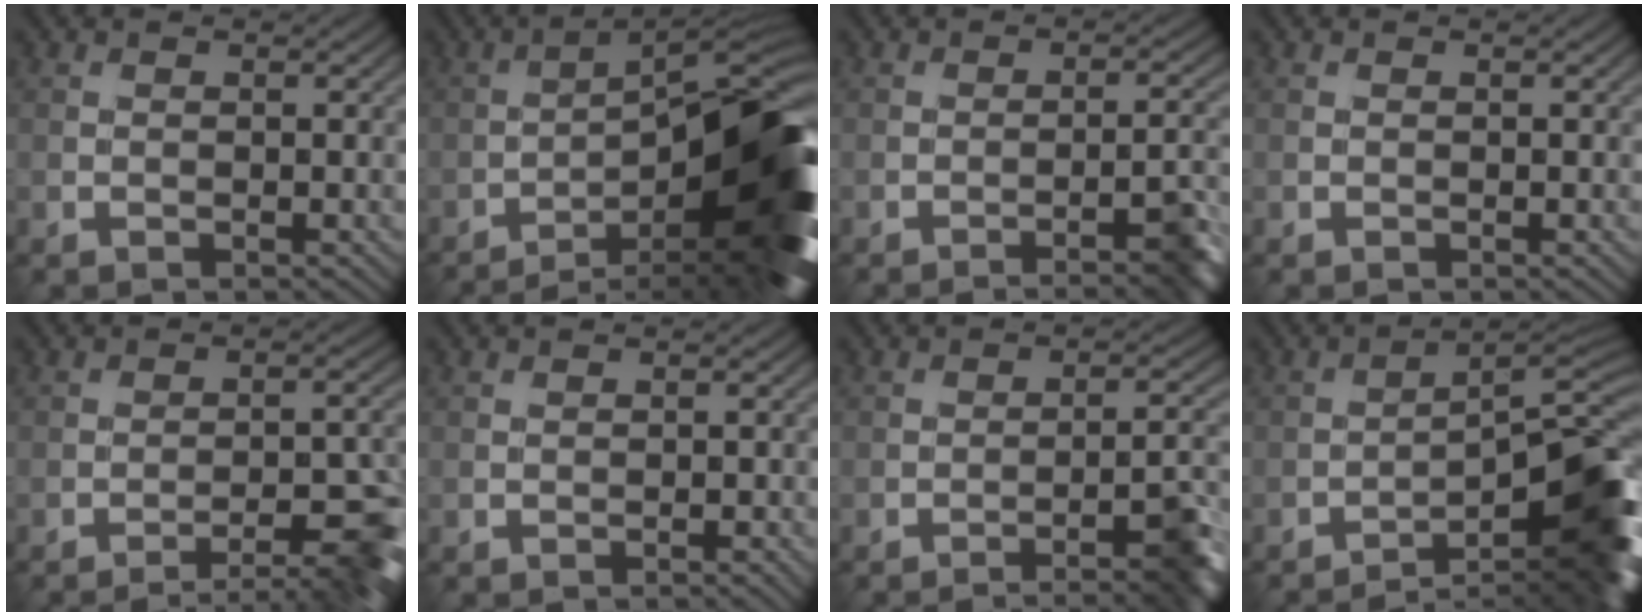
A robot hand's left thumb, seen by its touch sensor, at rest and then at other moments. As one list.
[{"total": 15.3, "force": [-7.5, 4.1, 12.7], "torque": [-0.151, 0.006, -0.119]}, {"total": 5.3, "force": [-3.0, 0.9, 4.2], "torque": [-0.049, 0.007, -0.045]}, {"total": 0.0}, {"total": 7.2, "force": [-4.8, 1.6, 5.1], "torque": [-0.068, 0.005, -0.056]}, {"total": 0.8, "force": [-0.5, 0.1, 0.6], "torque": [-0.009, 0.000, -0.009]}, {"total": 6.8, "force": [-3.9, 1.2, 5.4], "torque": [-0.065, 0.004, -0.057]}, {"total": 13.3, "force": [-7.6, 3.0, 10.5], "torque": [-0.144, 0.006, -0.110]}]